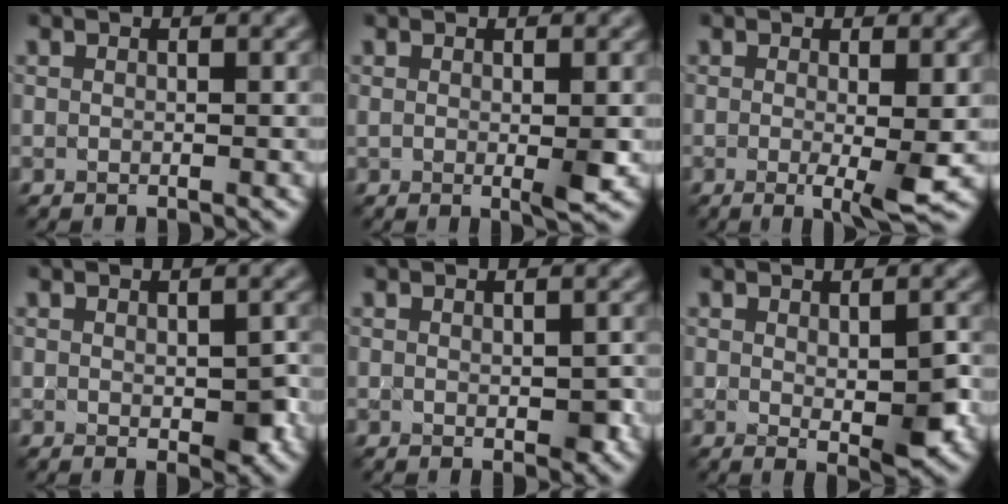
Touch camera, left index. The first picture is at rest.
{"total": 1.6, "force": [0.0, 0.0, 1.6], "torque": [-0.027, -0.007, 0.001]}
{"total": 3.1, "force": [-0.4, 0.3, 3.1], "torque": [-0.045, -0.012, -0.003]}
{"total": 2.4, "force": [-0.3, 0.9, 2.2], "torque": [-0.032, -0.004, 0.003]}
{"total": 1.5, "force": [-0.2, 0.4, 1.4], "torque": [-0.021, -0.003, 0.003]}
{"total": 3.3, "force": [-0.1, 0.8, 3.2], "torque": [-0.048, -0.004, 0.005]}